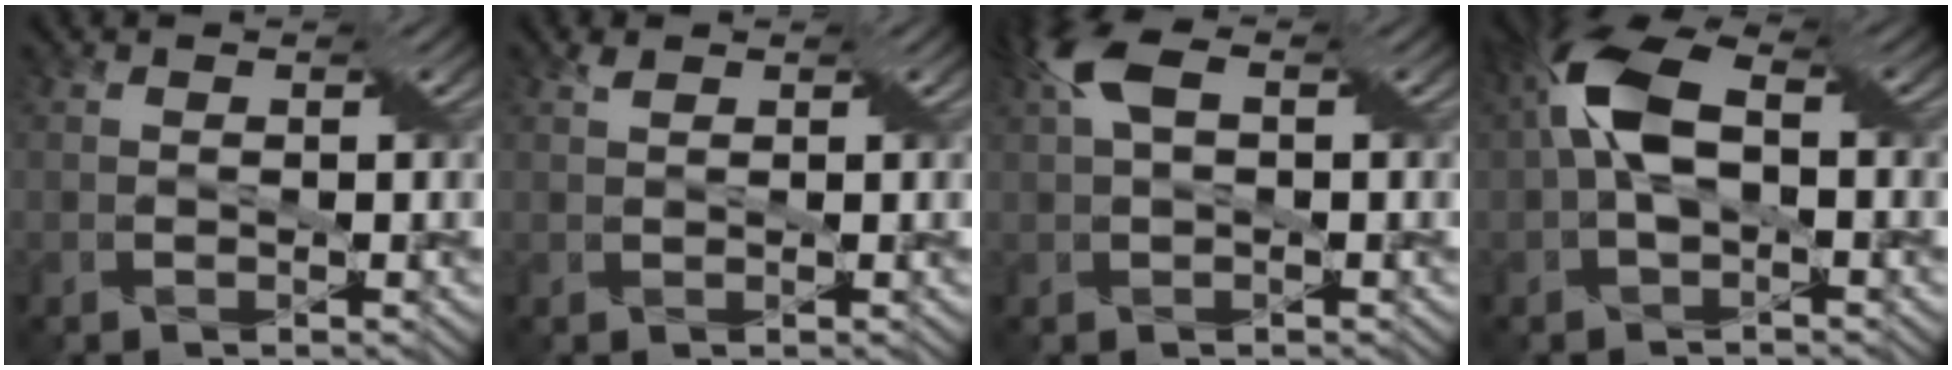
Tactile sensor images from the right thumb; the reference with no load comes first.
{"total": 0.9, "force": [0.7, 0.3, 0.5], "torque": [-0.015, 0.004, 0.013]}
{"total": 5.6, "force": [1.5, 2.4, 4.9], "torque": [-0.109, 0.020, 0.023]}
{"total": 8.5, "force": [0.5, 4.4, 7.2], "torque": [-0.160, 0.024, 0.000]}